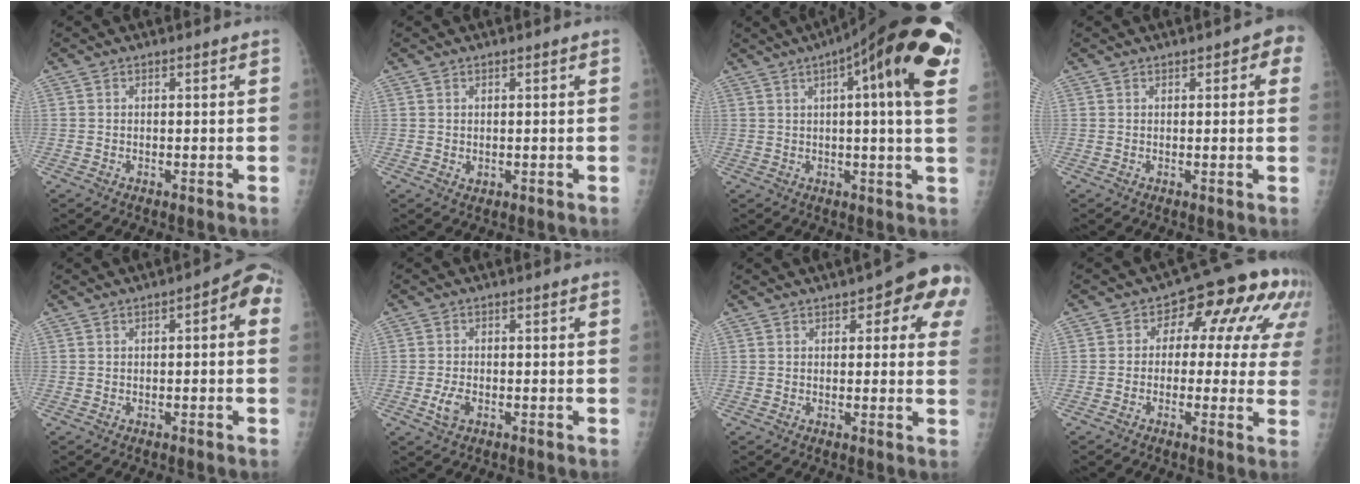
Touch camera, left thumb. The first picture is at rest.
{"total": 1.1, "force": [0.0, 0.8, 0.7], "torque": [-0.007, -0.001, 0.004]}
{"total": 19.9, "force": [7.8, 3.7, 17.9], "torque": [-0.250, 0.009, 0.098]}
{"total": 4.7, "force": [1.8, 1.9, 3.9], "torque": [-0.025, 0.001, 0.012]}
{"total": 5.7, "force": [0.8, 2.3, 5.1], "torque": [-0.049, 0.025, -0.001]}
{"total": 3.0, "force": [-1.1, 1.7, 2.2], "torque": [-0.047, 0.006, -0.020]}
{"total": 11.1, "force": [4.6, 4.3, 9.1], "torque": [-0.065, -0.004, 0.042]}
{"total": 14.9, "force": [3.6, 8.6, 11.6], "torque": [-0.087, 0.030, 0.032]}